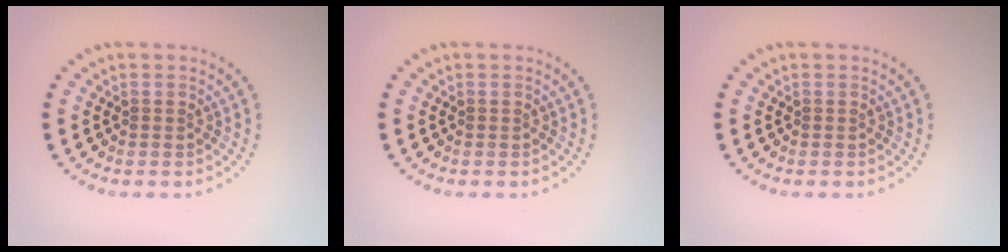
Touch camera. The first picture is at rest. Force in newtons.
{"total": 0.0}
{"total": 0.0}